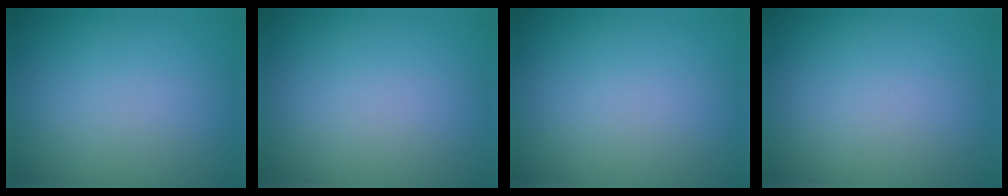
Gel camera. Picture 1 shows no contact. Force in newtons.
{"total": 0.0}
{"total": 0.0}
{"total": 0.0}